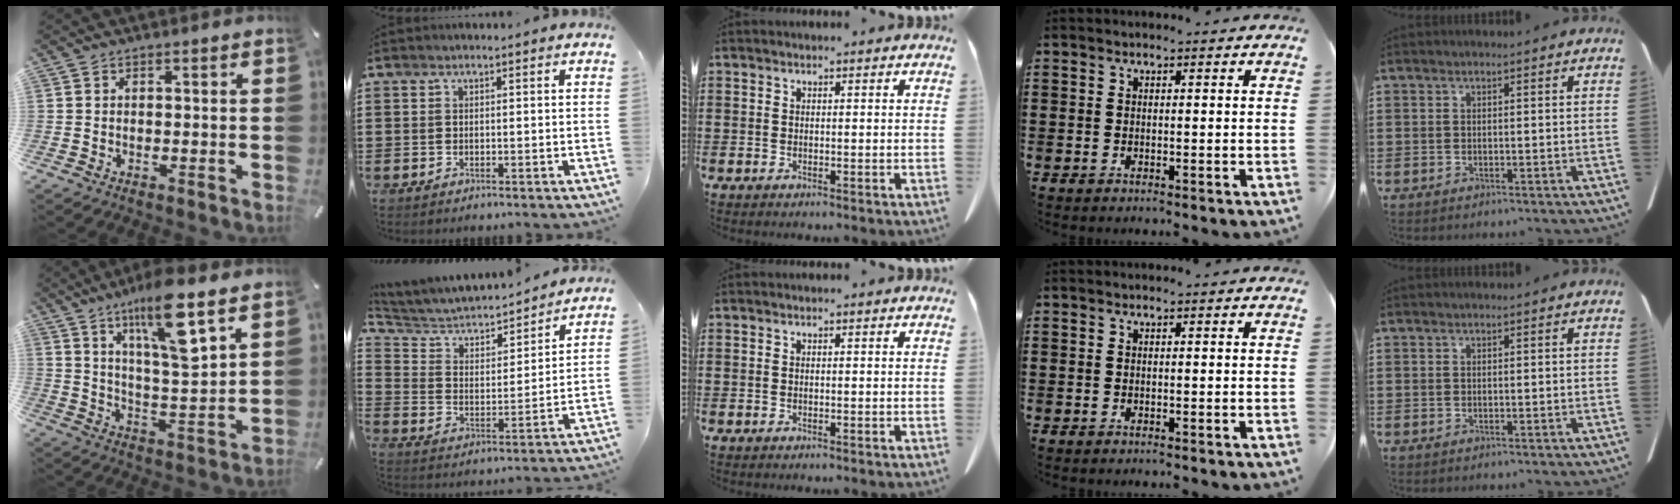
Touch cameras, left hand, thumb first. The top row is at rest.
{"thumb": {"total": 15.6, "force": [9.9, 3.8, 11.4], "torque": [-0.194, -0.049, 0.161]}, "index": {"total": 4.3, "force": [3.8, 1.5, 1.2], "torque": [-0.050, -0.030, 0.056]}}